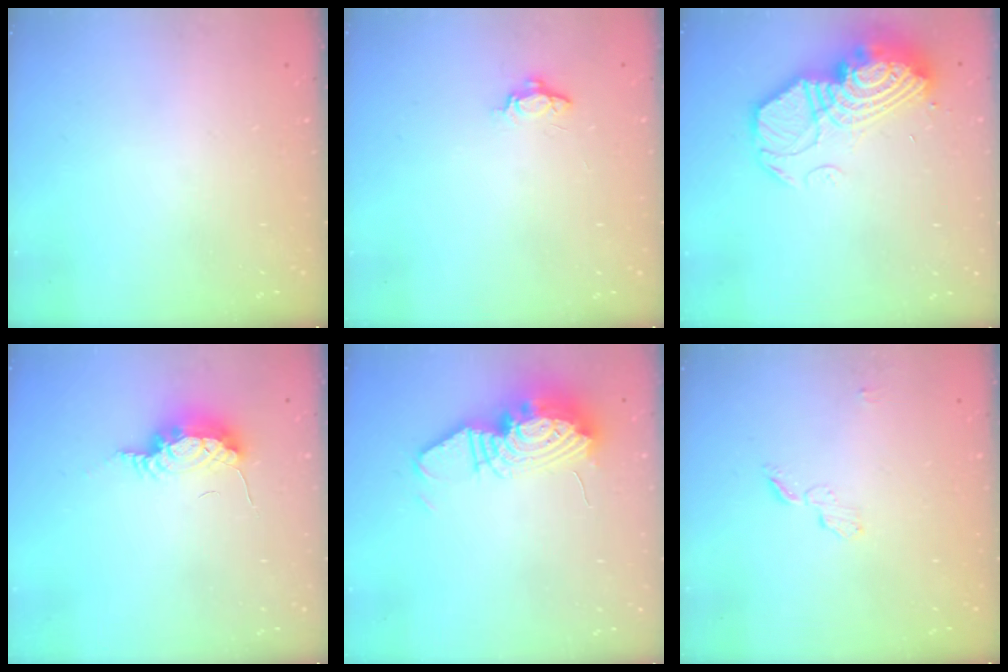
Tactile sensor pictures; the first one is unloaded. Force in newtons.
{"total": 4.8, "press": 4.7, "slide": 0.5}
{"total": 18.5, "press": 18.4, "slide": 1.7}
{"total": 7.7, "press": 7.4, "slide": 1.9}
{"total": 14.7, "press": 14.6, "slide": 1.3}
{"total": 4.7, "press": 4.7, "slide": 0.4}